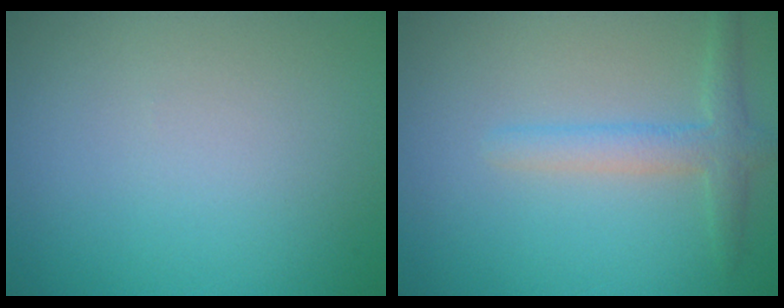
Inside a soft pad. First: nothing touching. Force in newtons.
{"total": 2.5, "press": 2.5, "slide": 0.1}